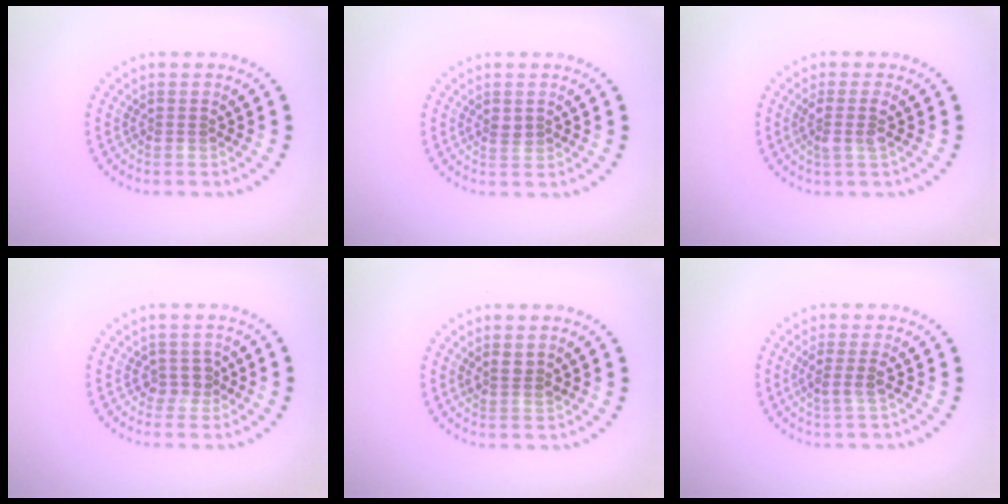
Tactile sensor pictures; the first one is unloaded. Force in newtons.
{"total": 1.1, "press": 1.1, "slide": 0.2}
{"total": 1.9, "press": 1.5, "slide": 1.1}
{"total": 1.6, "press": 1.3, "slide": 1.0}
{"total": 1.5, "press": 1.3, "slide": 0.8}
{"total": 1.7, "press": 1.3, "slide": 1.0}